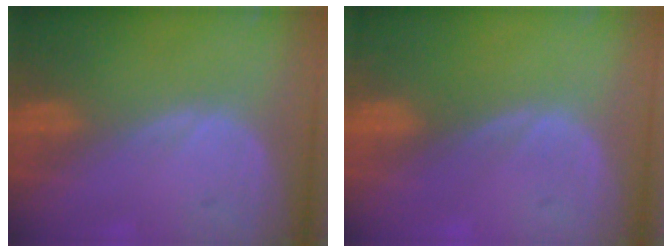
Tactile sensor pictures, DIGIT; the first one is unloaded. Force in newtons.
{"total": 0.0}